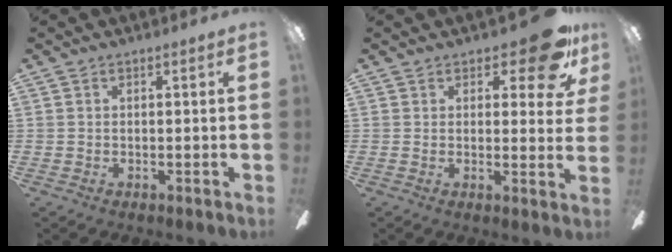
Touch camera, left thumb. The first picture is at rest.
{"total": 10.7, "force": [6.4, 4.4, 7.4], "torque": [-0.083, -0.036, 0.111]}